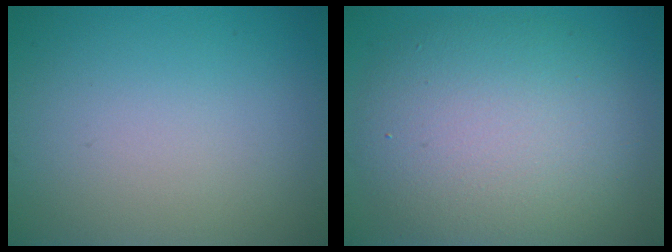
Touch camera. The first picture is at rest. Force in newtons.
{"total": 8.8, "press": 8.8, "slide": 0.7}